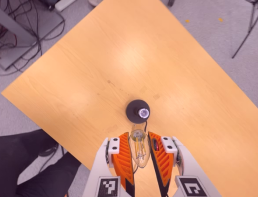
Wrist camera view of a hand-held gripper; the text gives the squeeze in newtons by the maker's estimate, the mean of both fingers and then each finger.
{"total": 10.9, "left": 10.5, "right": 11.2}